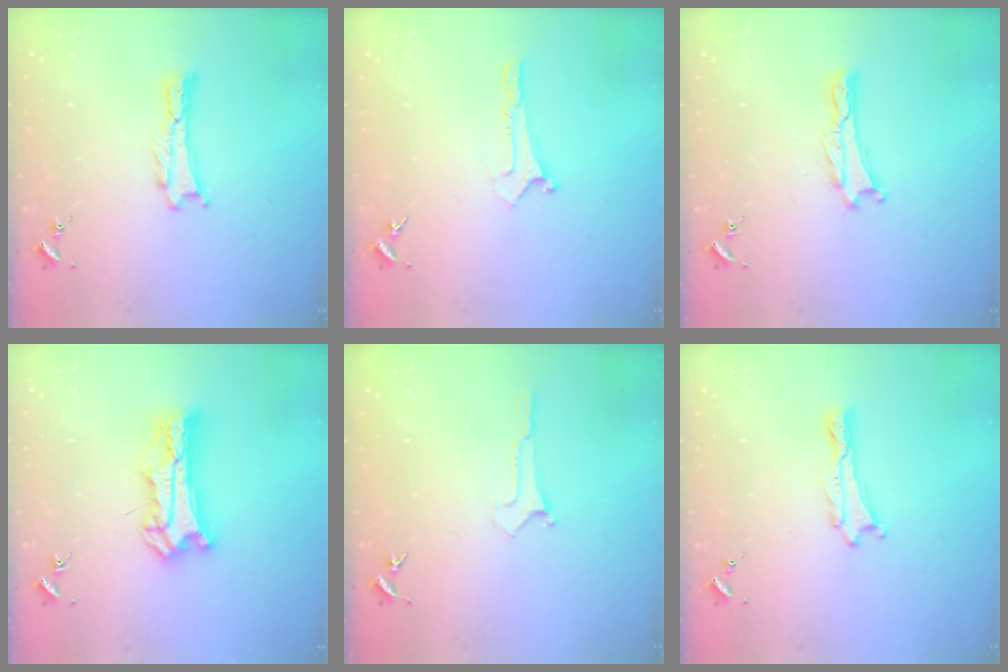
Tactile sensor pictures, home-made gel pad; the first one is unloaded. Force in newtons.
{"total": 0.0}
{"total": 0.0}
{"total": 10.7, "press": 10.6, "slide": 1.0}
{"total": 0.0}
{"total": 0.0}